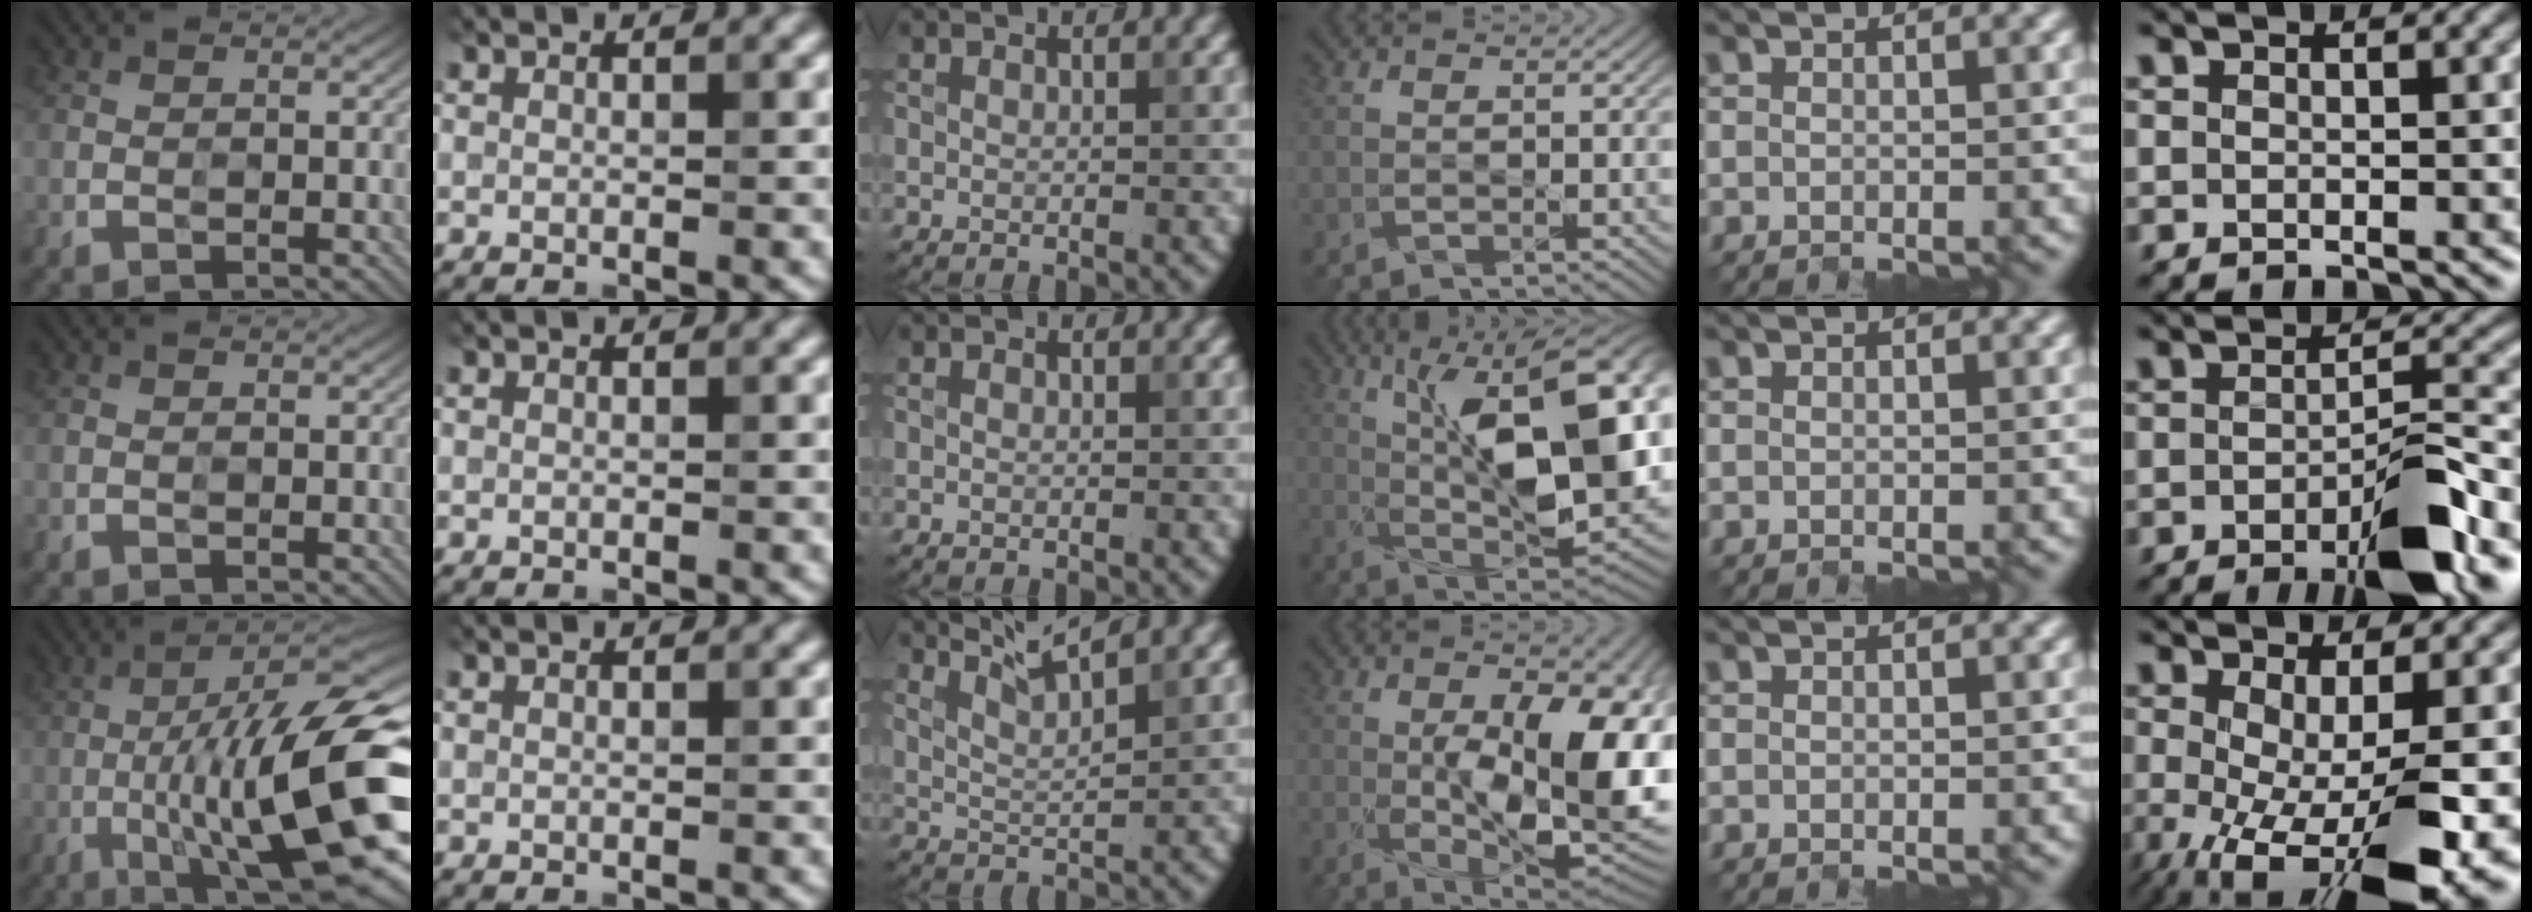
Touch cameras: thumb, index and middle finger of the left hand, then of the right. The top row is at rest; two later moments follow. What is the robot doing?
{"motion": "open", "object": "hinged tin"}